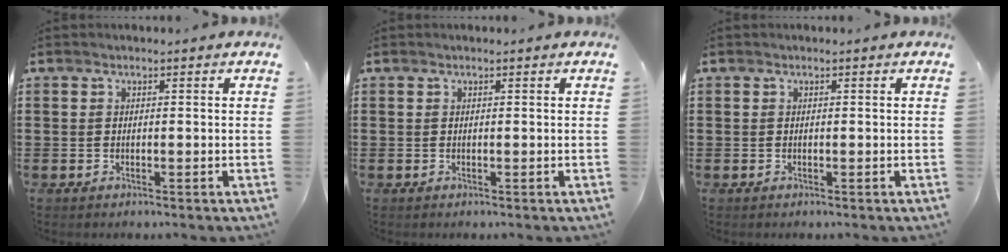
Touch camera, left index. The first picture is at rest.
{"total": 0.0}
{"total": 0.0}